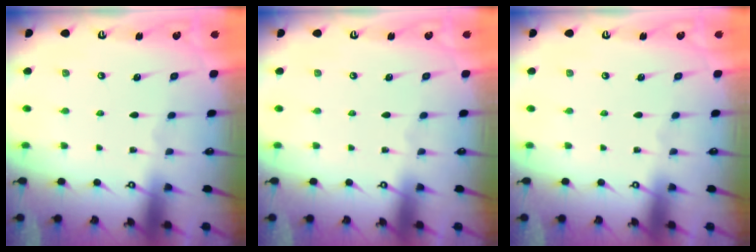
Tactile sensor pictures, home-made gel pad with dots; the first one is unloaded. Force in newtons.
{"total": 0.0}
{"total": 0.0}